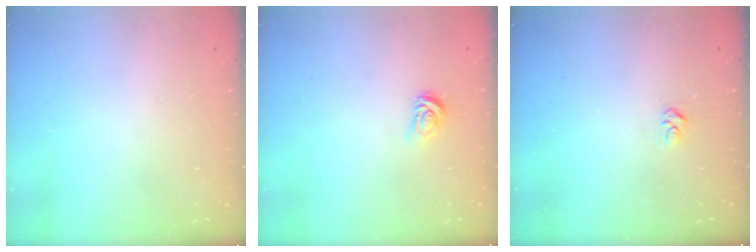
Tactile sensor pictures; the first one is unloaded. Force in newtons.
{"total": 3.1, "press": 3.1, "slide": 0.4}
{"total": 2.8, "press": 2.8, "slide": 0.4}